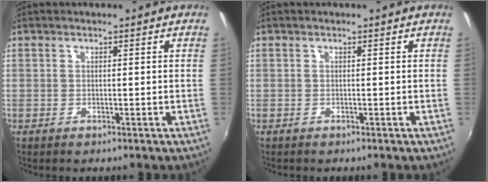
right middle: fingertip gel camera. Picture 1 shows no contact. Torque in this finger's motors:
{"motor_torque": [-0.11, 0.05, -0.01, 0.01]}